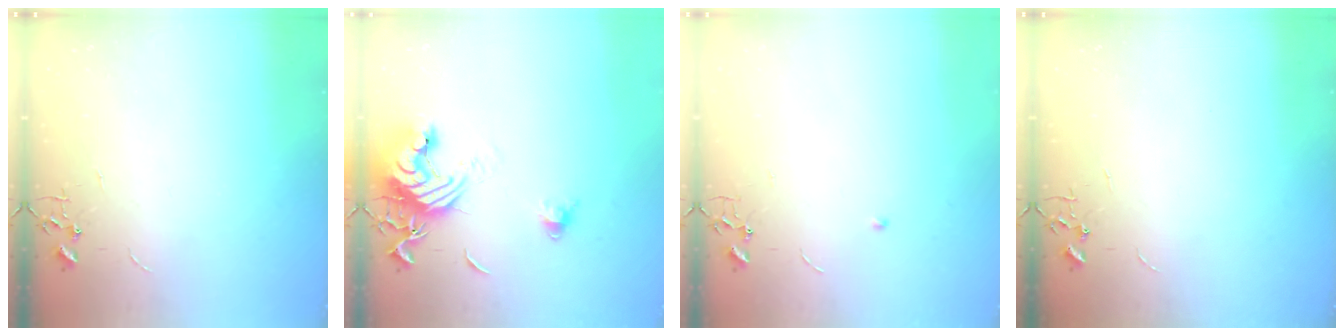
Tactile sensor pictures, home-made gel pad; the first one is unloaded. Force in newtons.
{"total": 14.1, "press": 14.0, "slide": 1.8}
{"total": 3.6, "press": 3.5, "slide": 0.5}
{"total": 0.0}